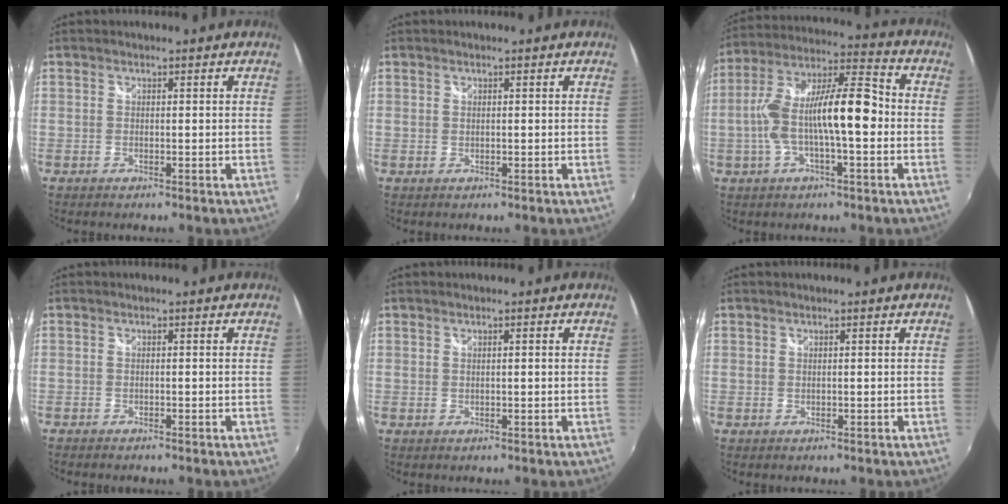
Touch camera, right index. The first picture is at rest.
{"total": 0.0}
{"total": 15.2, "force": [-2.1, 3.9, 14.5], "torque": [-0.271, 0.012, -0.040]}
{"total": 1.0, "force": [-0.9, 0.2, 0.3], "torque": [-0.009, -0.005, -0.017]}
{"total": 1.1, "force": [0.4, 0.0, 1.1], "torque": [-0.017, 0.001, 0.006]}
{"total": 0.0}